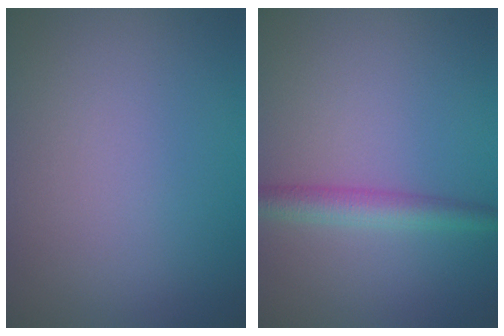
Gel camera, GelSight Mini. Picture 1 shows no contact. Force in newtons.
{"total": 2.7, "press": 2.7, "slide": 0.1}